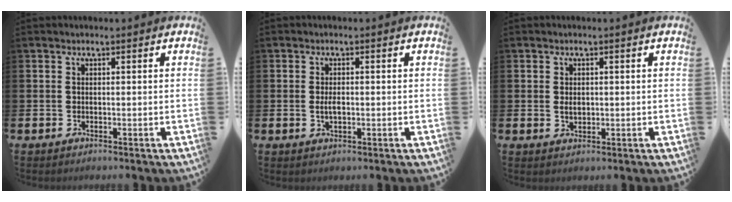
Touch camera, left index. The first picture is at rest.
{"total": 1.8, "force": [-0.1, 0.9, 1.6], "torque": [-0.029, 0.003, -0.003]}
{"total": 1.5, "force": [0.2, 1.0, 1.0], "torque": [-0.012, 0.003, 0.001]}